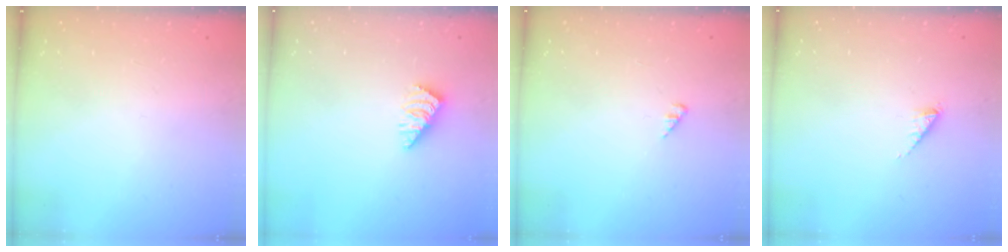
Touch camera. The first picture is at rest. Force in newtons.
{"total": 1.5, "press": 1.5, "slide": 0.3}
{"total": 2.1, "press": 2.1, "slide": 0.3}
{"total": 1.2, "press": 1.2, "slide": 0.2}